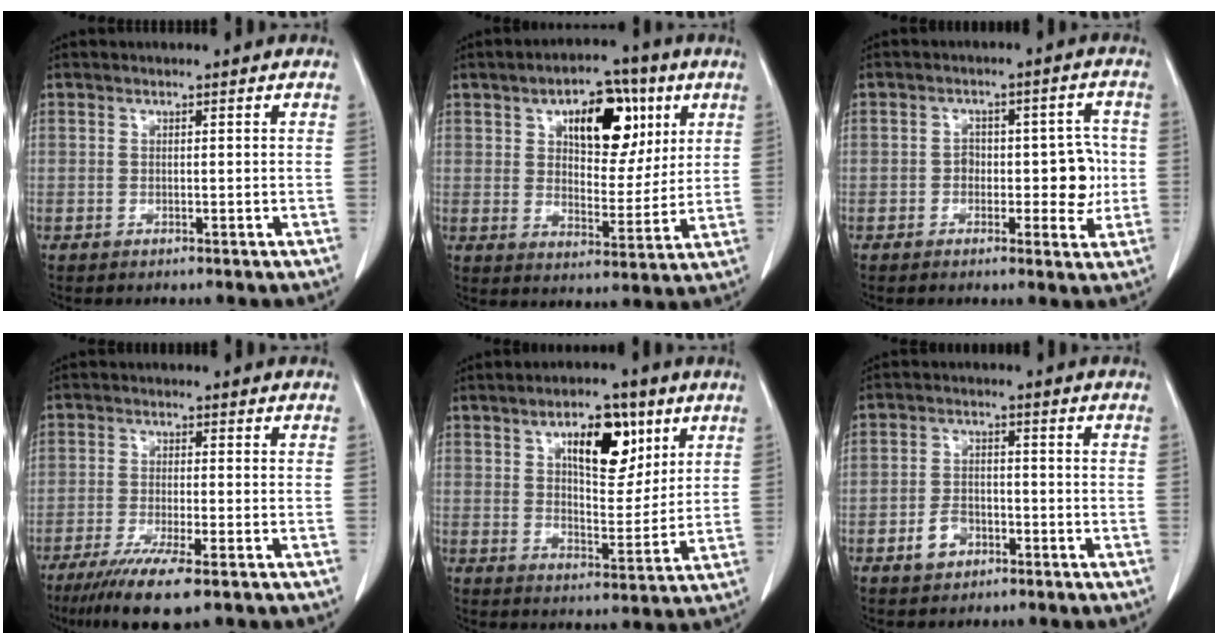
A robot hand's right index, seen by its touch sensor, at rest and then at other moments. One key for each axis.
{"total": 12.6, "fx": 5.3, "fy": 6.2, "fz": 9.7, "tx": -0.140, "ty": 0.019, "tz": 0.088}
{"total": 6.5, "fx": -0.9, "fy": 3.5, "fz": 5.4, "tx": -0.057, "ty": 0.019, "tz": -0.009}
{"total": 8.2, "fx": -5.2, "fy": 0.6, "fz": 6.3, "tx": -0.110, "ty": -0.022, "tz": -0.084}
{"total": 10.7, "fx": 5.0, "fy": 4.4, "fz": 8.3, "tx": -0.130, "ty": 0.007, "tz": 0.084}
{"total": 4.2, "fx": -2.2, "fy": 2.8, "fz": 2.2, "tx": -0.040, "ty": 0.007, "tz": -0.035}